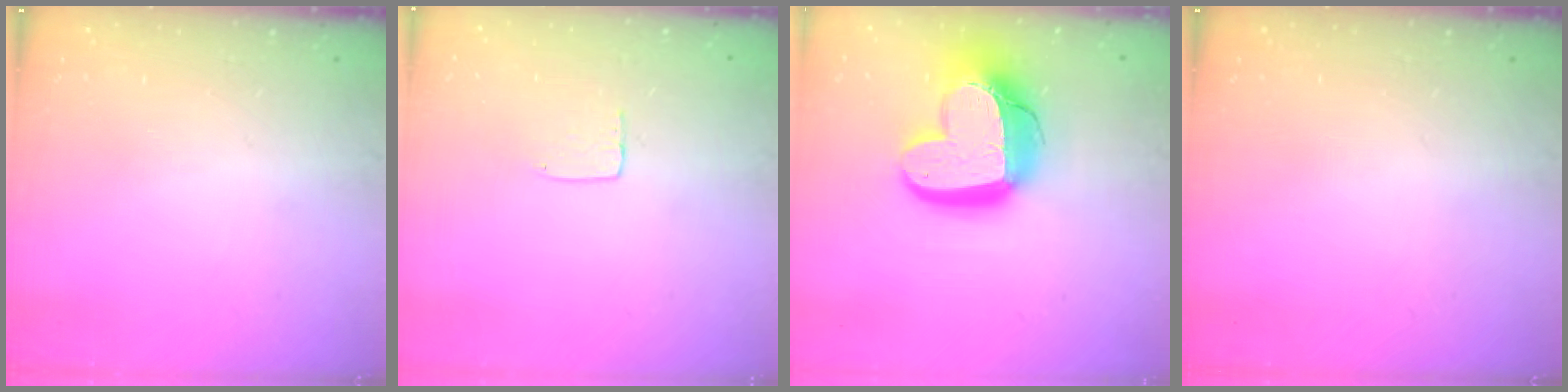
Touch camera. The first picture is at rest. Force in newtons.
{"total": 3.6, "press": 3.6, "slide": 0.2}
{"total": 21.9, "press": 21.8, "slide": 2.2}
{"total": 0.0}